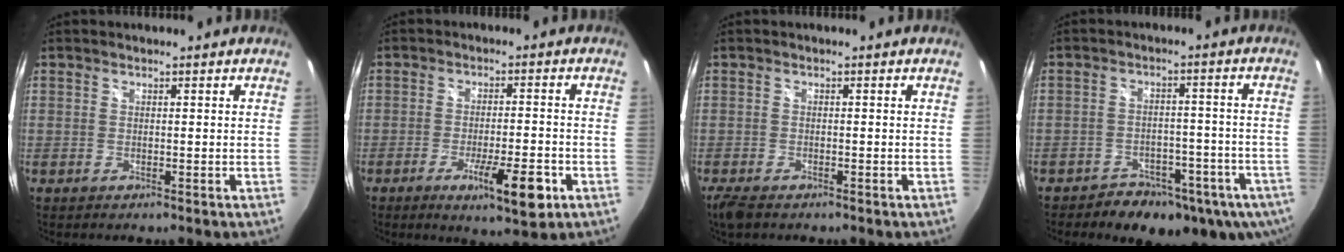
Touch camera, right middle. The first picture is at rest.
{"total": 9.1, "force": [-4.5, 1.7, 7.8], "torque": [-0.135, -0.017, -0.065]}
{"total": 3.9, "force": [-2.9, 1.4, 2.2], "torque": [-0.052, -0.016, -0.055]}
{"total": 15.2, "force": [-10.1, 8.5, 7.6], "torque": [-0.137, -0.007, -0.125]}